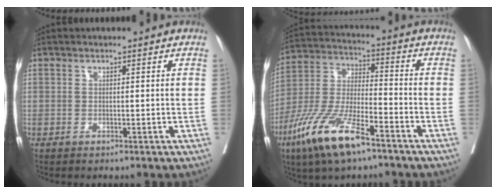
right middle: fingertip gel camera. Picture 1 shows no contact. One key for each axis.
{"total": 14.5, "fx": -8.8, "fy": 3.4, "fz": 10.9, "tx": -0.227, "ty": -0.021, "tz": -0.167}